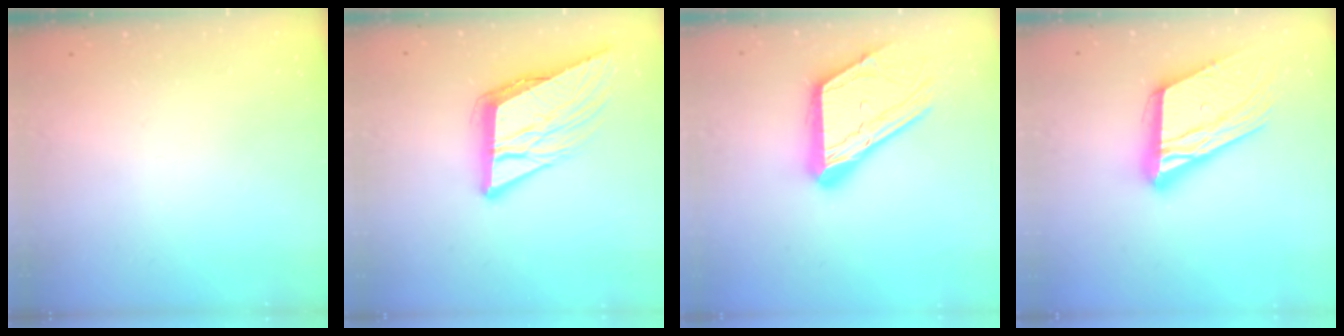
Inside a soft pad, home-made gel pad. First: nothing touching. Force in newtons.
{"total": 13.2, "press": 13.0, "slide": 2.6}
{"total": 19.1, "press": 19.0, "slide": 1.7}
{"total": 21.2, "press": 21.0, "slide": 2.9}